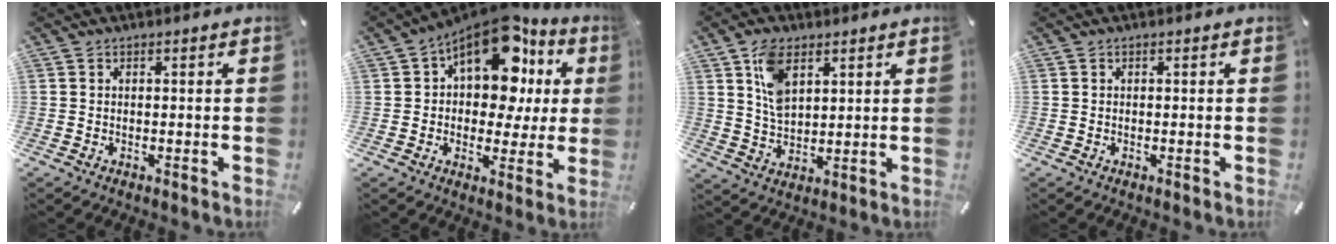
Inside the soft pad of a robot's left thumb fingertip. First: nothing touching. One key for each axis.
{"total": 16.7, "fx": 7.6, "fy": 9.8, "fz": 11.1, "tx": -0.166, "ty": -0.053, "tz": 0.133}
{"total": 8.4, "fx": 4.0, "fy": 4.9, "fz": 5.4, "tx": -0.110, "ty": -0.003, "tz": 0.073}
{"total": 0.0}